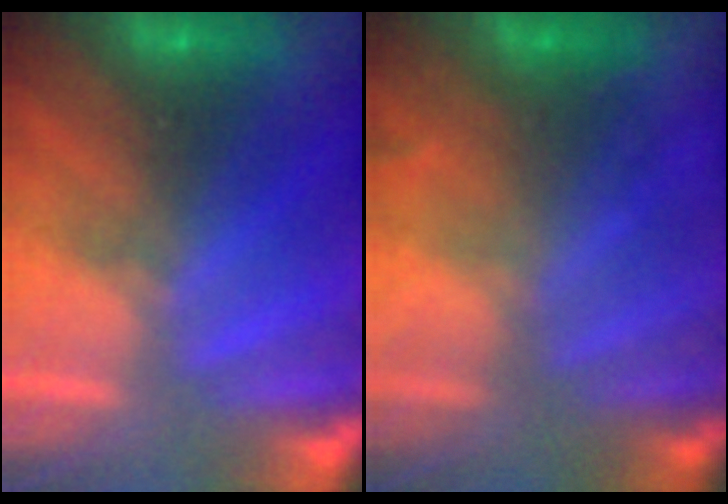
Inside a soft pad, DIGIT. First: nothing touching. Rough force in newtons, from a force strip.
{"total": 2.3}